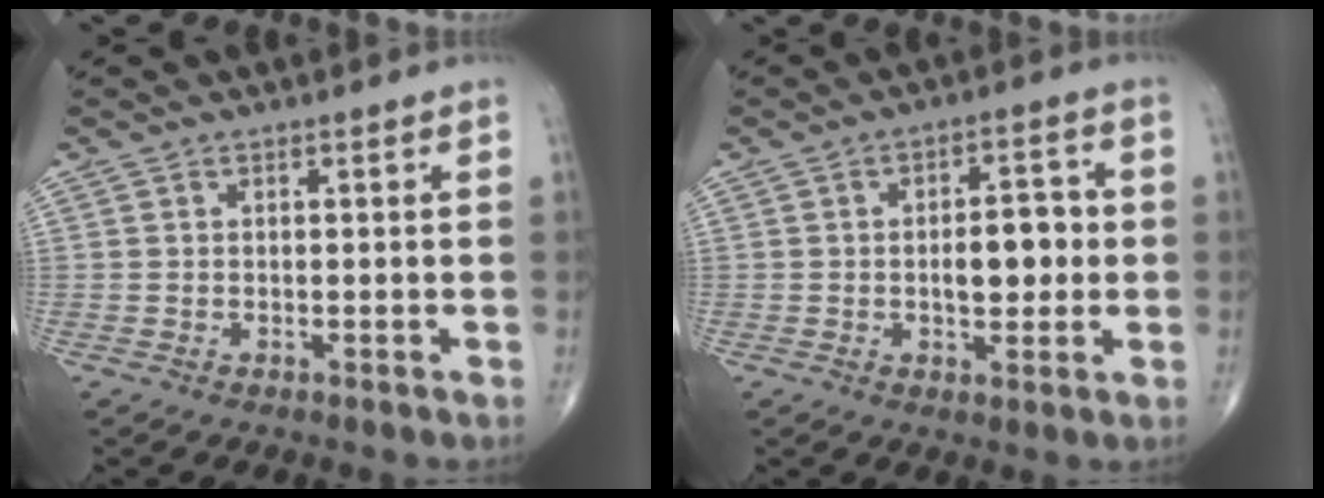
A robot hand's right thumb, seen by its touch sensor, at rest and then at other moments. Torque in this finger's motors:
{"motor_torque": [1.06, 0.97, 0.45, 0.00, 0.00]}